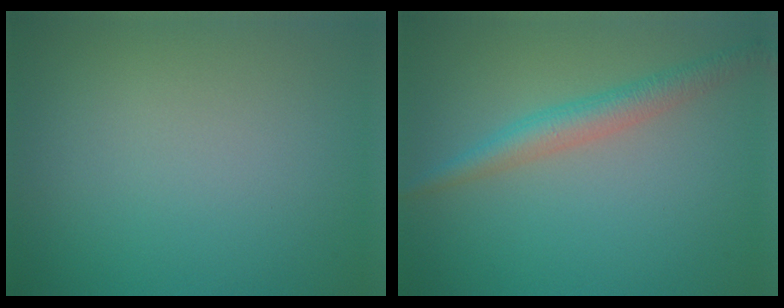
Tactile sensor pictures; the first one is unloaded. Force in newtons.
{"total": 2.9, "press": 2.9, "slide": 0.1}